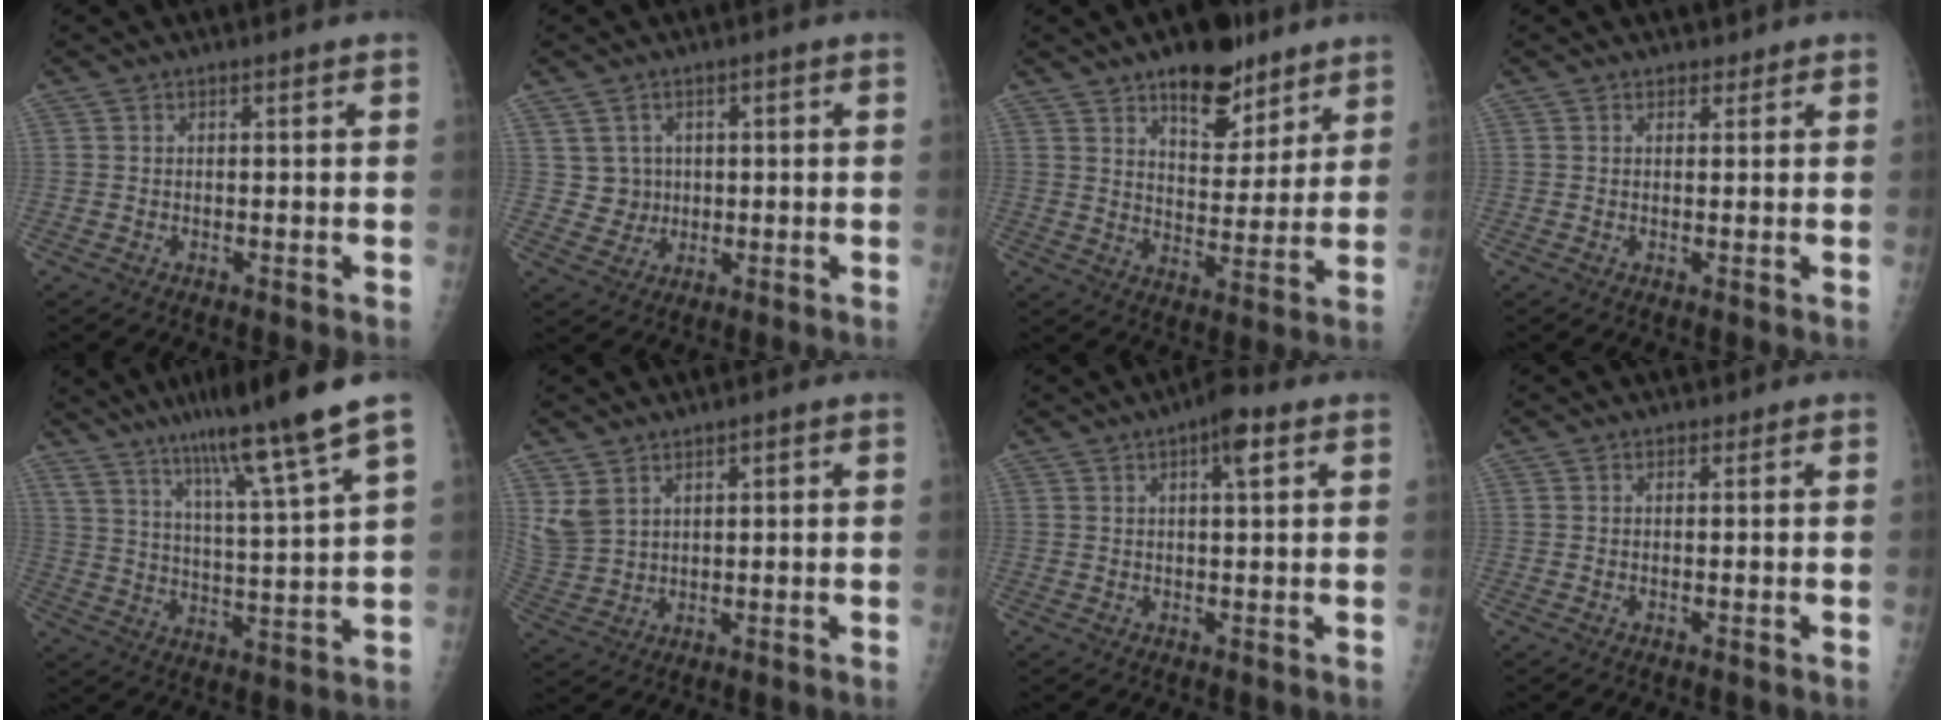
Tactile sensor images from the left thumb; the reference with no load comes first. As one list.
[{"total": 4.5, "force": [0.9, 4.3, 0.4], "torque": [0.021, 0.000, 0.019]}, {"total": 13.4, "force": [8.9, 6.6, 7.6], "torque": [-0.063, -0.051, 0.133]}, {"total": 1.1, "force": [0.8, 0.8, 0.0], "torque": [0.012, -0.004, 0.006]}, {"total": 15.2, "force": [10.5, -0.1, 11.0], "torque": [-0.173, -0.048, 0.173]}, {"total": 5.5, "force": [3.1, 3.8, 2.3], "torque": [-0.038, -0.015, 0.075]}, {"total": 5.8, "force": [2.6, 1.5, 4.9], "torque": [-0.070, 0.001, 0.034]}, {"total": 0.0}]